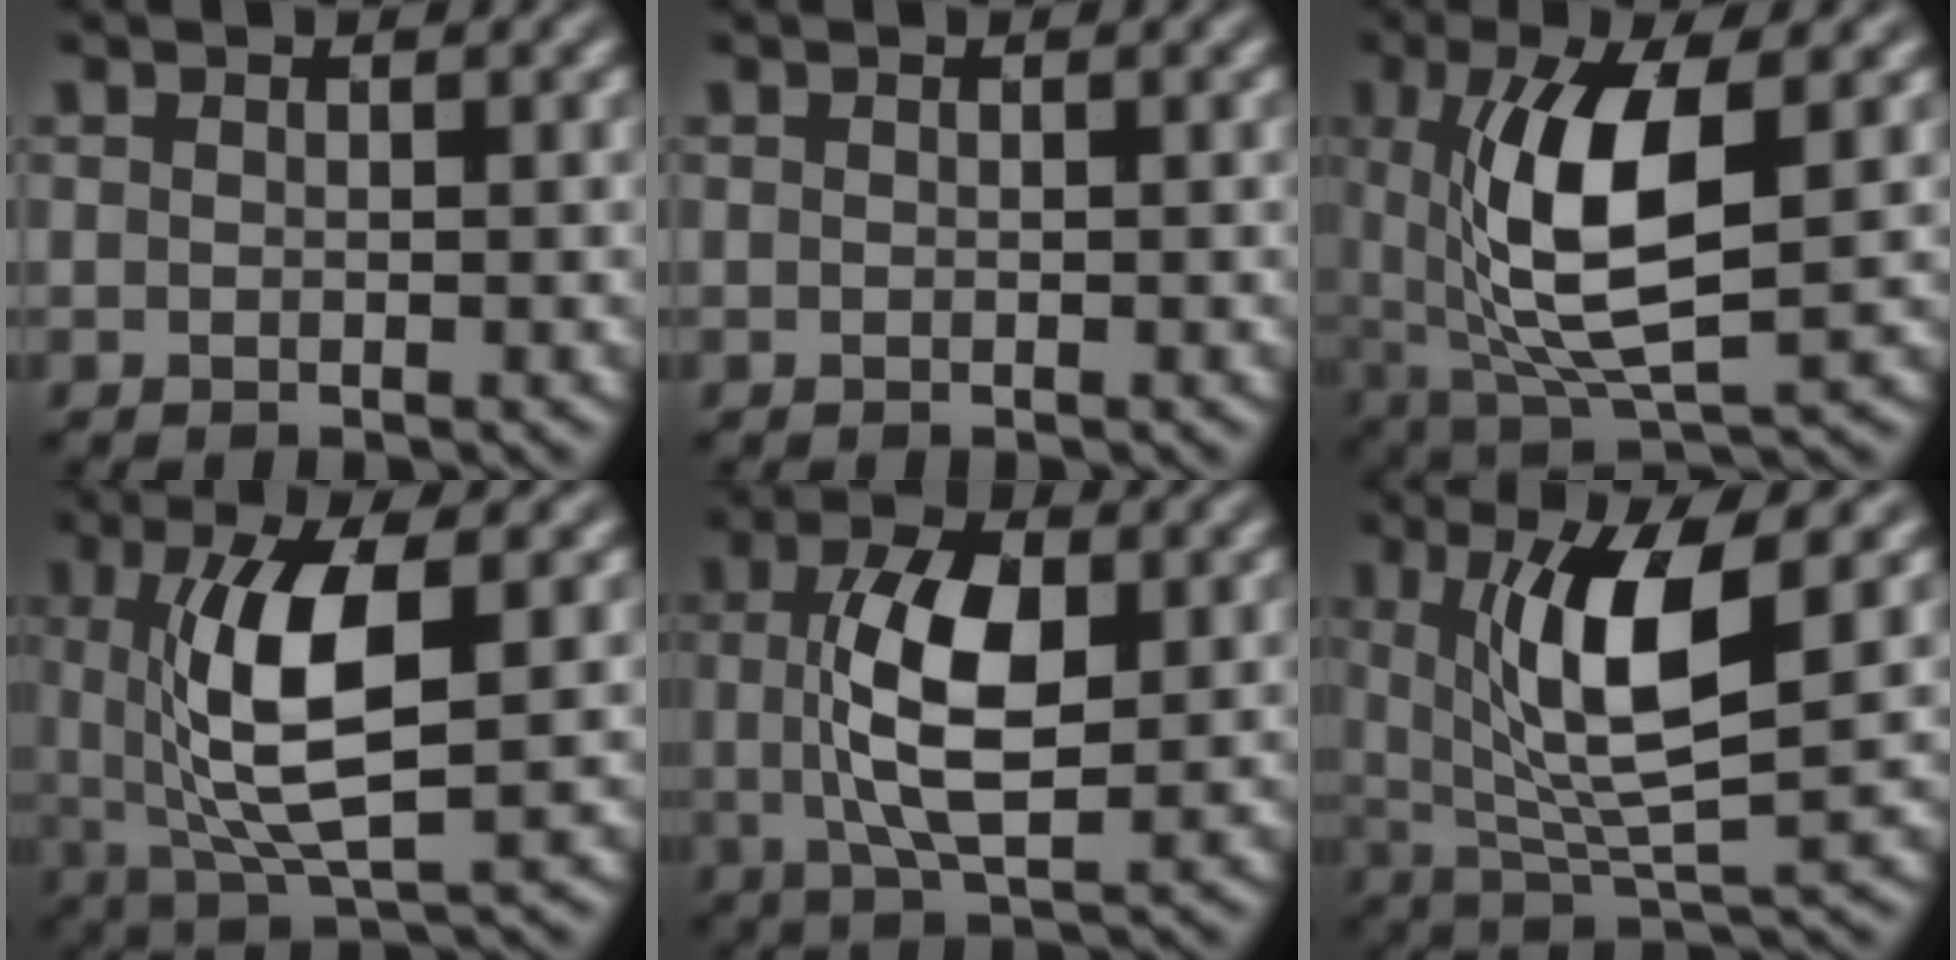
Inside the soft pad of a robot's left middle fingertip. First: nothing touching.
{"total": 0.0}
{"total": 9.1, "force": [0.8, 3.2, 8.5], "torque": [-0.170, -0.007, 0.023]}
{"total": 7.9, "force": [0.7, 2.5, 7.5], "torque": [-0.150, -0.010, 0.022]}
{"total": 7.2, "force": [0.2, 3.1, 6.5], "torque": [-0.143, 0.000, 0.009]}
{"total": 8.5, "force": [1.9, 2.4, 7.9], "torque": [-0.151, -0.013, 0.045]}